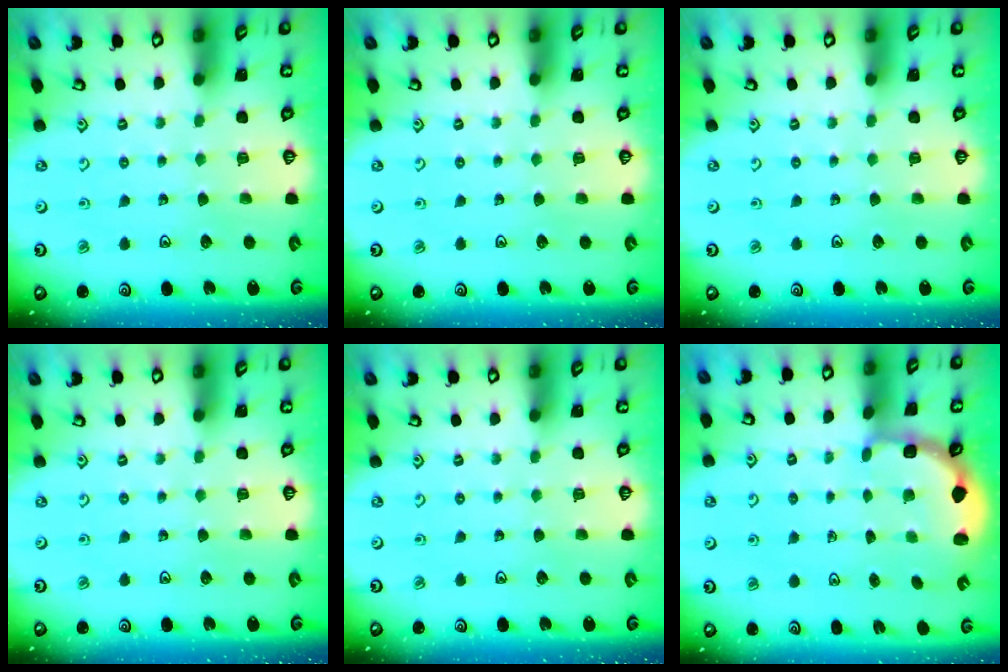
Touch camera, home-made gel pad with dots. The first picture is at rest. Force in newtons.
{"total": 0.0}
{"total": 0.0}
{"total": 0.0}
{"total": 0.0}
{"total": 3.0, "press": 2.6, "slide": 1.5}